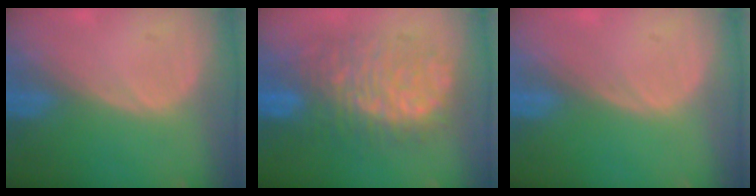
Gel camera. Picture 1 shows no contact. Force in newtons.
{"total": 11.1, "press": 11.0, "slide": 1.2}
{"total": 0.0}